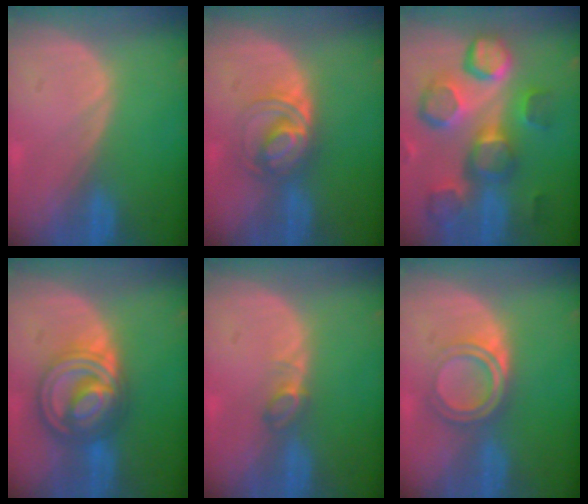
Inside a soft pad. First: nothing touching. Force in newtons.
{"total": 6.0, "press": 5.6, "slide": 2.2}
{"total": 12.8, "press": 11.2, "slide": 6.2}
{"total": 9.2, "press": 9.2, "slide": 0.6}
{"total": 2.1, "press": 2.1, "slide": 0.4}
{"total": 4.9, "press": 4.8, "slide": 1.4}